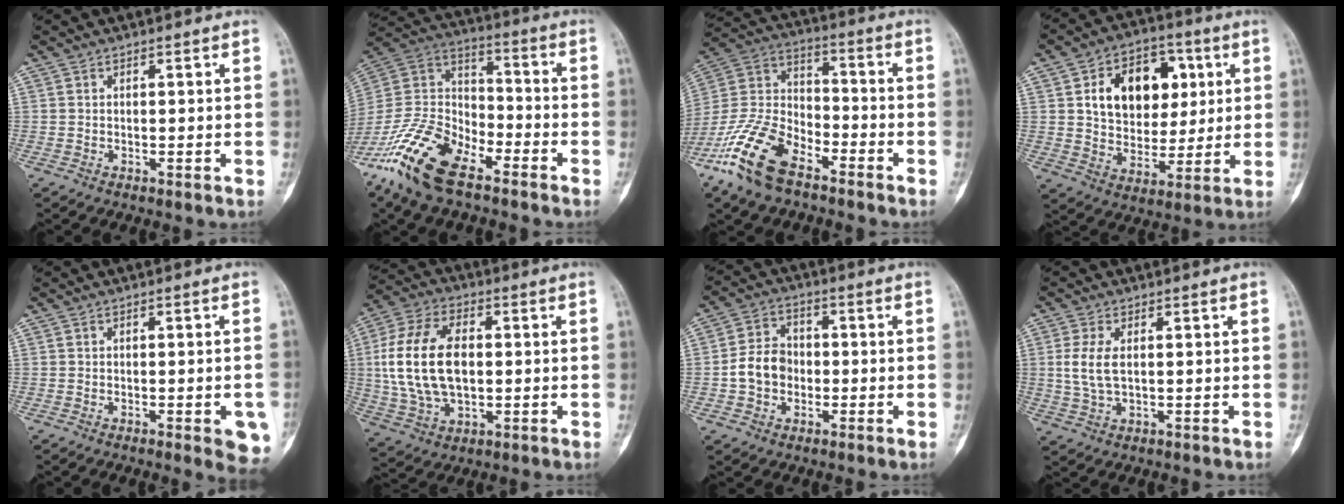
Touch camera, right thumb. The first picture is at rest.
{"total": 17.3, "force": [-11.5, 7.5, 10.5], "torque": [-0.213, 0.055, -0.227]}
{"total": 16.9, "force": [-10.7, 8.1, 10.4], "torque": [-0.212, 0.051, -0.211]}
{"total": 16.5, "force": [4.5, 11.6, 10.7], "torque": [-0.117, 0.002, 0.076]}
{"total": 6.6, "force": [-2.4, 1.9, 5.8], "torque": [-0.052, 0.001, -0.024]}
{"total": 17.3, "force": [0.9, 10.5, 13.7], "torque": [-0.265, 0.011, 0.020]}
{"total": 7.6, "force": [-1.2, 6.2, 4.2], "torque": [-0.060, 0.024, -0.032]}
{"total": 5.2, "force": [0.7, 2.6, 4.5], "torque": [-0.102, -0.001, 0.014]}